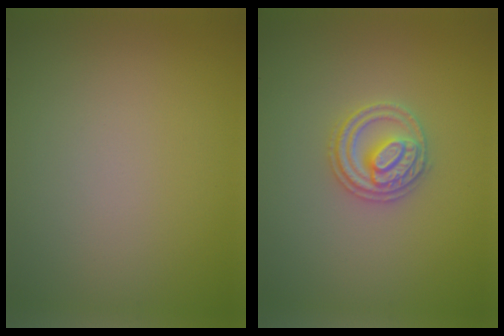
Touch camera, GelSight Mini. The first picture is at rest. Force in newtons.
{"total": 2.8, "press": 2.7, "slide": 0.5}